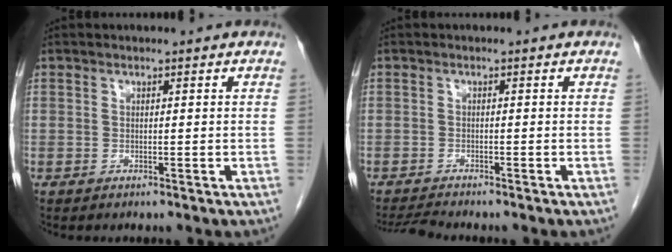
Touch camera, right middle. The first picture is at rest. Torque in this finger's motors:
{"motor_torque": [0.07, -0.06, 0.00, -0.01]}